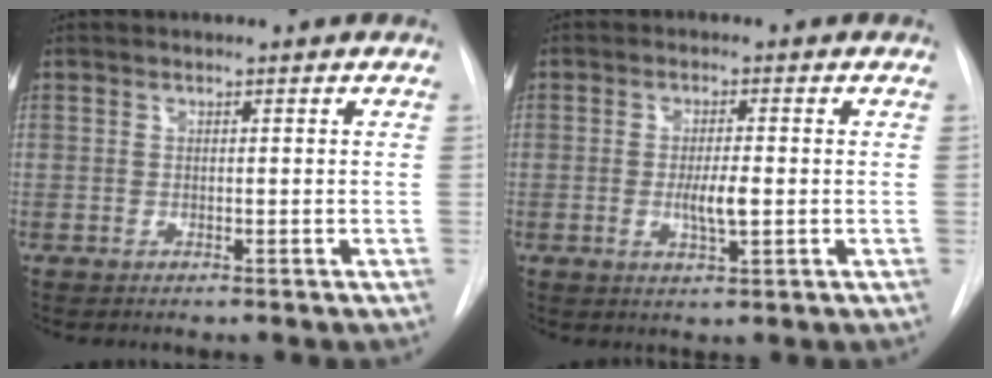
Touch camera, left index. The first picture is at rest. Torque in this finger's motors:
{"motor_torque": [0.45, 0.06, 0.12, 0.04]}